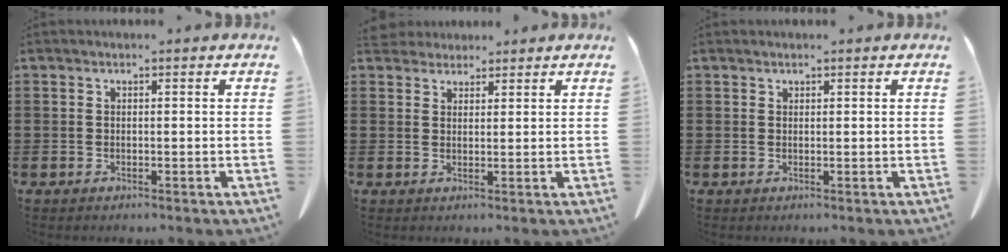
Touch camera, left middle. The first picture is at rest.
{"total": 3.0, "force": [2.8, 0.9, 0.3], "torque": [-0.013, -0.004, 0.056]}
{"total": 0.5, "force": [0.5, 0.1, 0.0], "torque": [-0.003, -0.002, 0.011]}